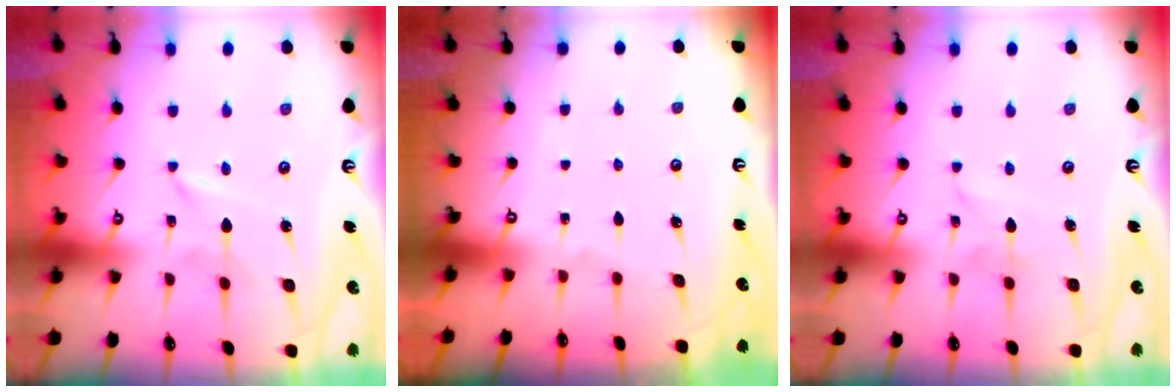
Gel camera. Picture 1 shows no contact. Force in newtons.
{"total": 0.0}
{"total": 1.6, "press": 1.6, "slide": 0.1}